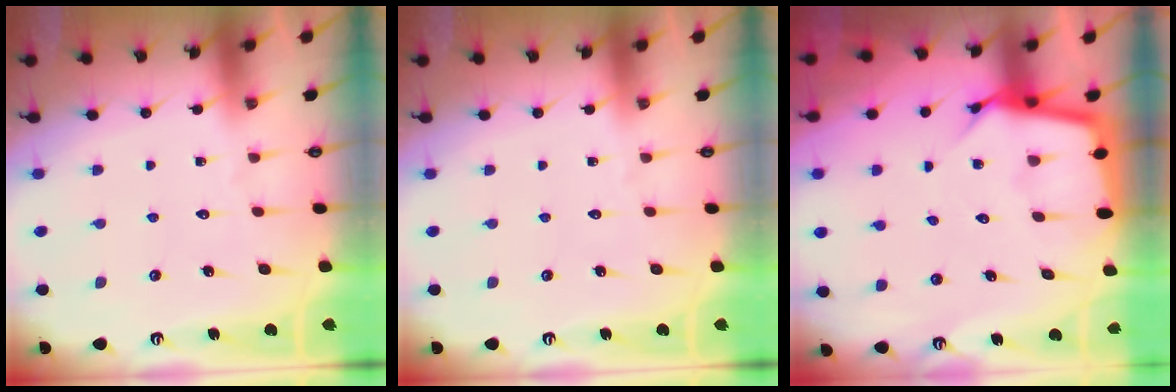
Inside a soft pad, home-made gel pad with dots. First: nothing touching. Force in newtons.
{"total": 0.0}
{"total": 6.4, "press": 6.4, "slide": 0.6}